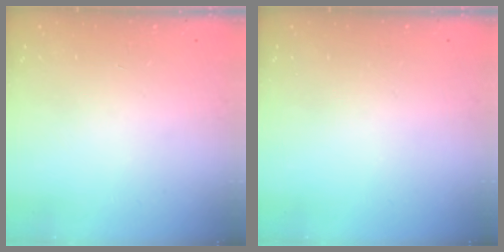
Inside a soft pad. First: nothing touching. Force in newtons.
{"total": 0.0}